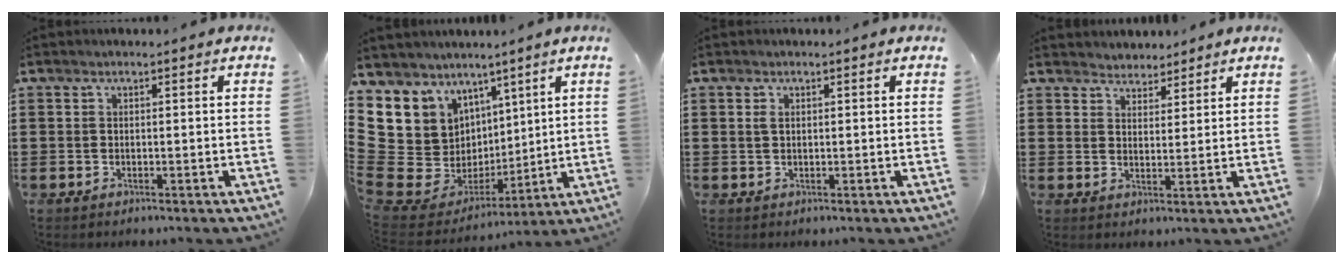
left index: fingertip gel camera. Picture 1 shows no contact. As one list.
[{"total": 9.6, "force": [3.0, 9.1, 0.7], "torque": [-0.072, -0.043, 0.073]}, {"total": 1.1, "force": [0.4, 0.6, 0.9], "torque": [-0.020, 0.003, 0.006]}, {"total": 3.0, "force": [2.7, 1.2, -0.6], "torque": [-0.001, 0.001, 0.052]}]